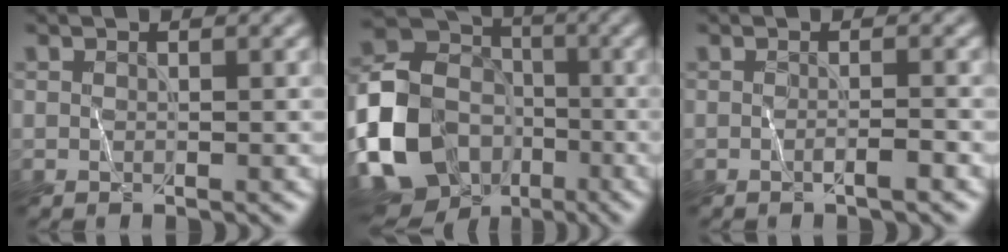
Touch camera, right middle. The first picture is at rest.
{"total": 15.3, "force": [-5.2, 12.5, 7.1], "torque": [-0.158, -0.031, -0.113]}
{"total": 1.1, "force": [-0.6, 0.1, 1.0], "torque": [-0.013, -0.001, -0.013]}